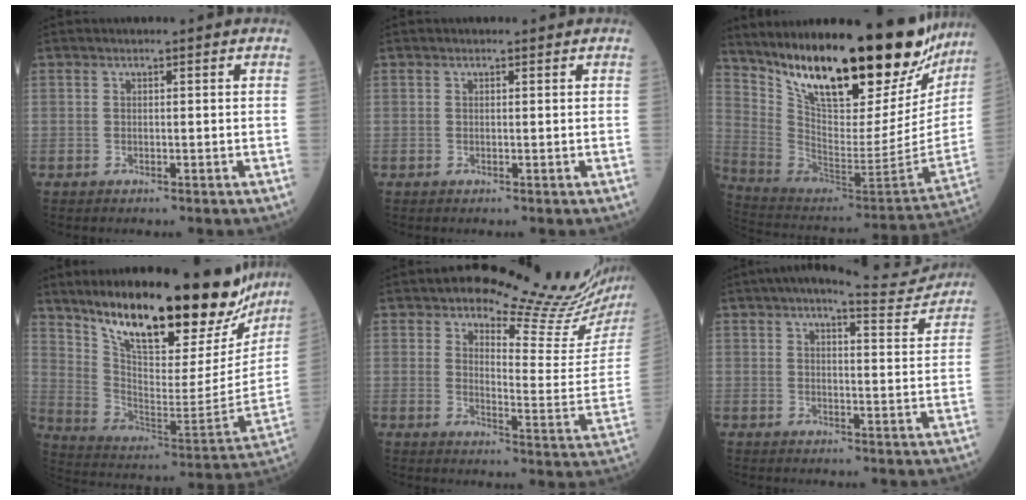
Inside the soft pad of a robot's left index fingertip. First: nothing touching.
{"total": 0.5, "force": [0.4, 0.3, 0.0], "torque": [0.001, 0.005, 0.005]}
{"total": 32.6, "force": [25.0, 7.9, 19.3], "torque": [-0.315, -0.061, 0.376]}
{"total": 28.4, "force": [22.3, 7.3, 16.1], "torque": [-0.254, -0.038, 0.330]}
{"total": 18.4, "force": [16.9, 1.6, 7.1], "torque": [-0.094, -0.083, 0.199]}
{"total": 10.2, "force": [9.4, 1.1, 3.8], "torque": [-0.055, 0.001, 0.117]}